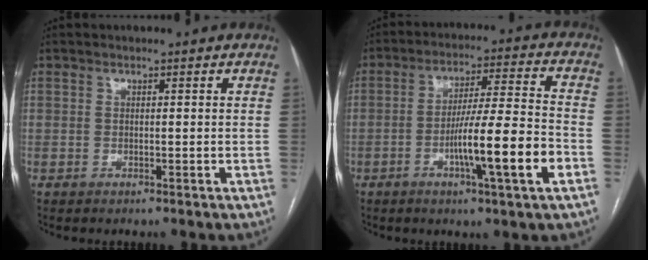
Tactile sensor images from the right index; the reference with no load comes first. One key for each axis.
{"total": 12.8, "fx": -4.5, "fy": -0.4, "fz": 12.0, "tx": -0.201, "ty": -0.001, "tz": -0.073}